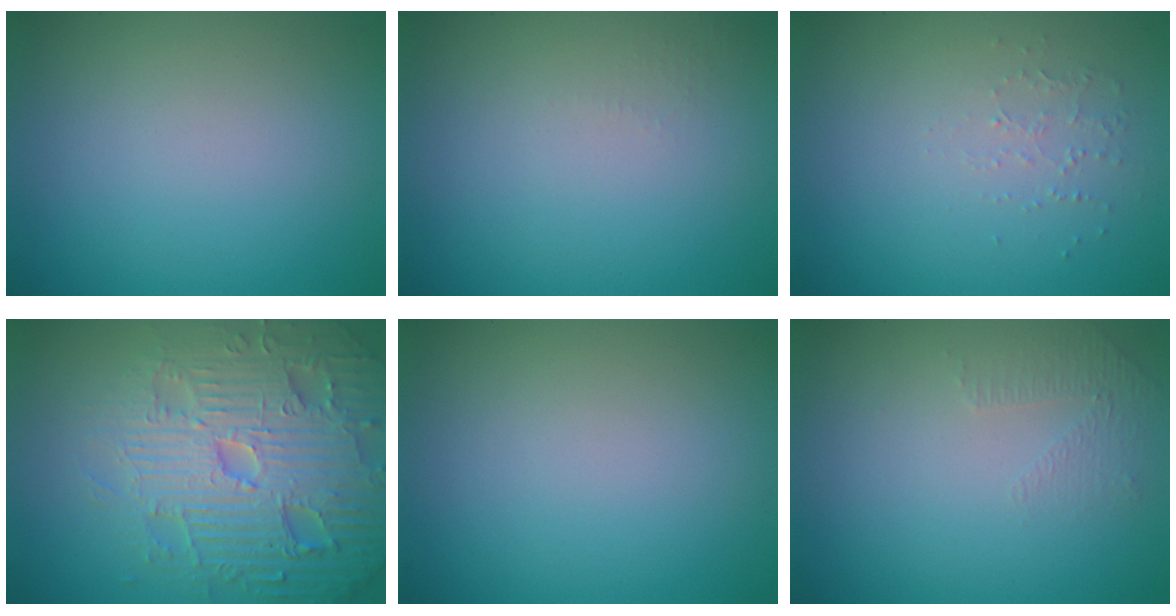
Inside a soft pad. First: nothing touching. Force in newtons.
{"total": 0.6, "press": 0.6, "slide": 0.3}
{"total": 0.8, "press": 0.5, "slide": 0.6}
{"total": 7.9, "press": 7.7, "slide": 1.8}
{"total": 0.0}
{"total": 1.1, "press": 0.6, "slide": 1.0}